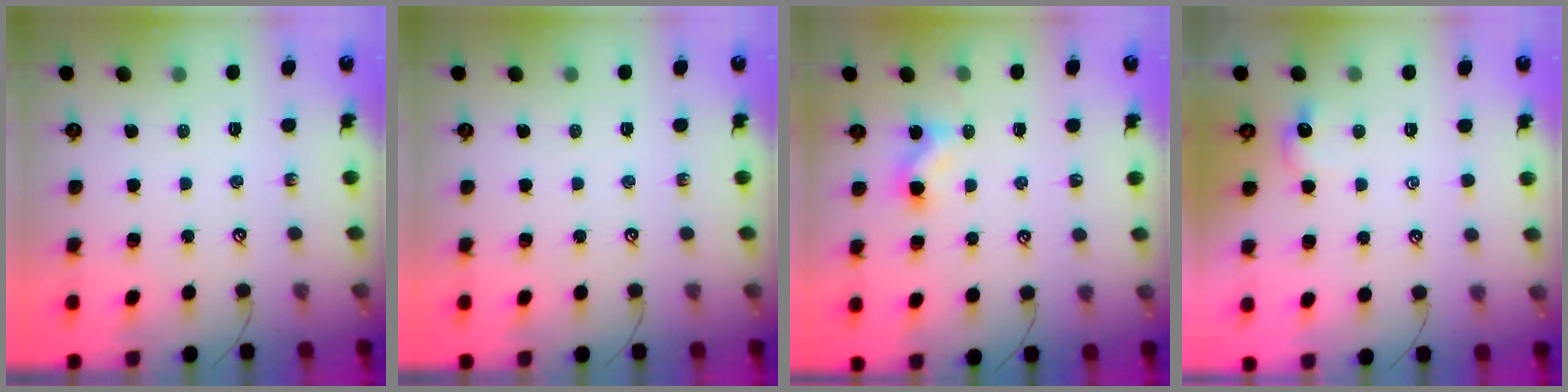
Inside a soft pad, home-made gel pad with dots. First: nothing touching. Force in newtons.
{"total": 0.0}
{"total": 3.0, "press": 2.9, "slide": 0.4}
{"total": 1.6, "press": 1.6, "slide": 0.3}